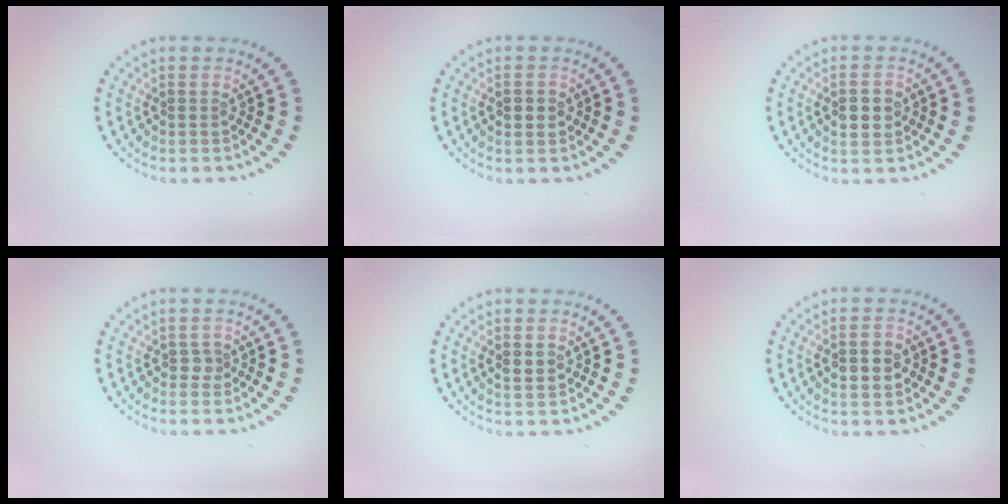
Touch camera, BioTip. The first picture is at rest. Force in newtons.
{"total": 1.4, "press": 1.4, "slide": 0.0}
{"total": 2.3, "press": 2.3, "slide": 0.2}
{"total": 1.0, "press": 0.7, "slide": 0.7}
{"total": 1.5, "press": 1.4, "slide": 0.3}
{"total": 2.9, "press": 2.9, "slide": 0.1}